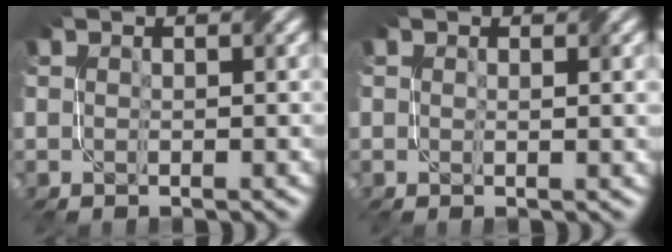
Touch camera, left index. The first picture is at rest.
{"total": 1.3, "force": [0.4, 0.1, 1.2], "torque": [-0.020, 0.000, 0.007]}